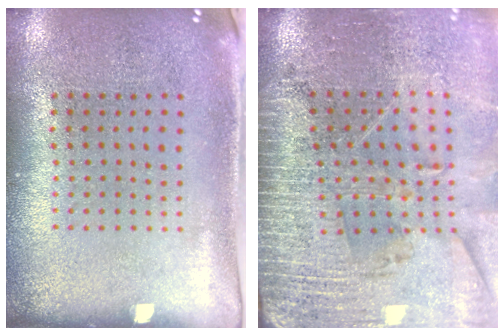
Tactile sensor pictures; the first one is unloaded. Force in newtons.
{"total": 3.3, "press": 3.1, "slide": 1.0}